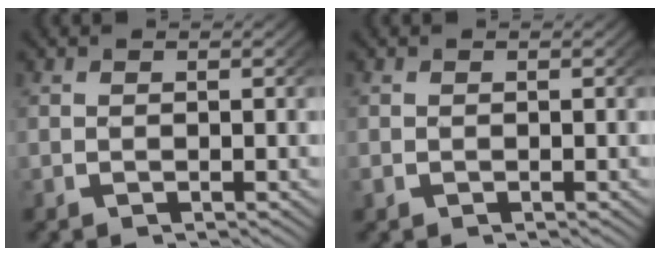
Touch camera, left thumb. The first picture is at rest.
{"total": 0.5, "force": [-0.2, 0.5, 0.1], "torque": [-0.007, -0.005, -0.002]}